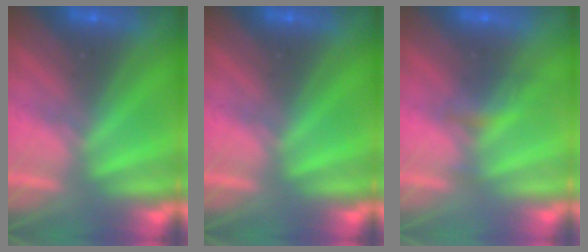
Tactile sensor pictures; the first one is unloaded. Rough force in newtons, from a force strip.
{"total": 0.0}
{"total": 2.2}